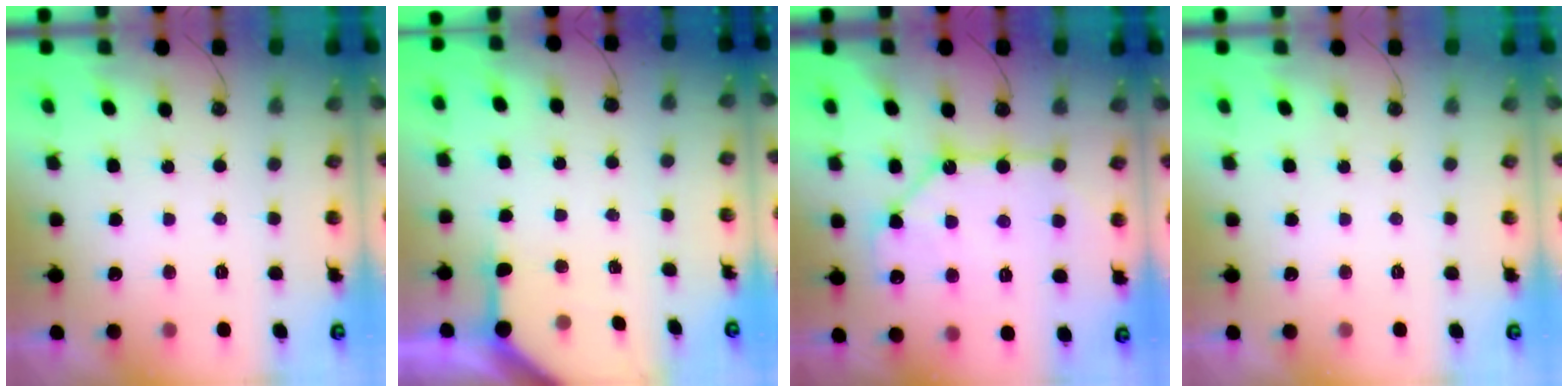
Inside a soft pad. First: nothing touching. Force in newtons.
{"total": 6.2, "press": 6.2, "slide": 0.2}
{"total": 11.7, "press": 11.7, "slide": 0.9}
{"total": 0.0}